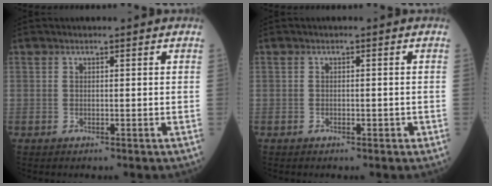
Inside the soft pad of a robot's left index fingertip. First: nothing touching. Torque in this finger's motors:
{"motor_torque": [-0.07, 0.11, 0.00, -0.01]}